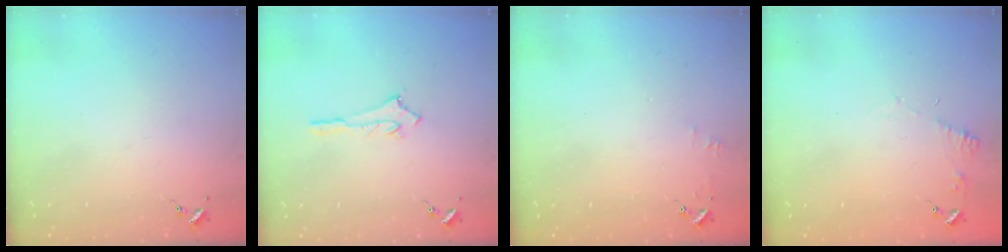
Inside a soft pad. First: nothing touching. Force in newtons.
{"total": 2.6, "press": 2.6, "slide": 0.4}
{"total": 3.5, "press": 3.5, "slide": 0.3}
{"total": 5.6, "press": 5.6, "slide": 0.7}